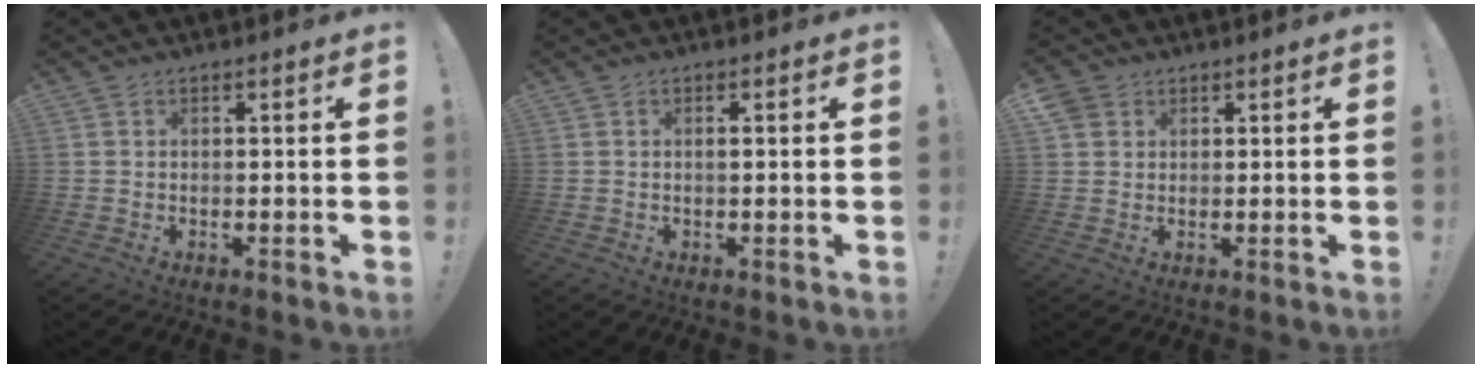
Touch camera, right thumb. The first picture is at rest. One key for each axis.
{"total": 0.8, "fx": 0.0, "fy": 0.1, "fz": 0.8, "tx": -0.011, "ty": -0.001, "tz": -0.001}
{"total": 3.5, "fx": 2.1, "fy": 2.7, "fz": 1.0, "tx": -0.014, "ty": -0.007, "tz": 0.039}